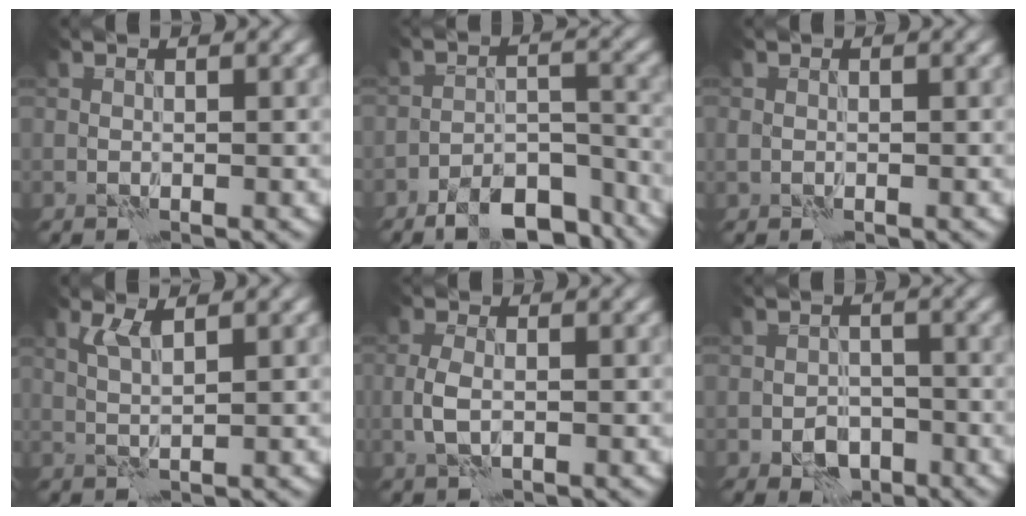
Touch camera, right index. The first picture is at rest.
{"total": 8.2, "force": [-6.6, 3.0, 3.9], "torque": [-0.052, 0.002, -0.106]}
{"total": 0.6, "force": [0.0, 0.6, 0.1], "torque": [-0.001, -0.003, -0.002]}
{"total": 2.1, "force": [1.3, 0.3, 1.7], "torque": [-0.040, 0.001, 0.025]}
{"total": 2.3, "force": [-0.5, 1.2, 2.0], "torque": [-0.046, 0.000, -0.014]}
{"total": 3.4, "force": [-1.7, 2.3, 1.8], "torque": [-0.022, -0.001, -0.033]}